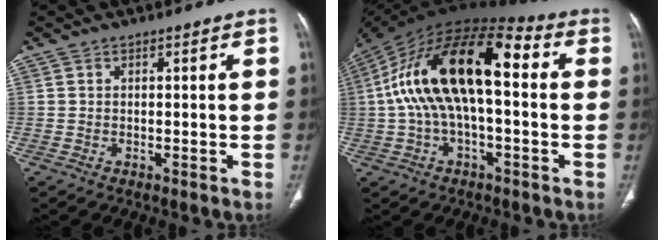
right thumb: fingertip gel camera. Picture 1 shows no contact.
{"total": 21.2, "force": [1.6, 9.7, 18.7], "torque": [-0.338, 0.052, 0.014]}